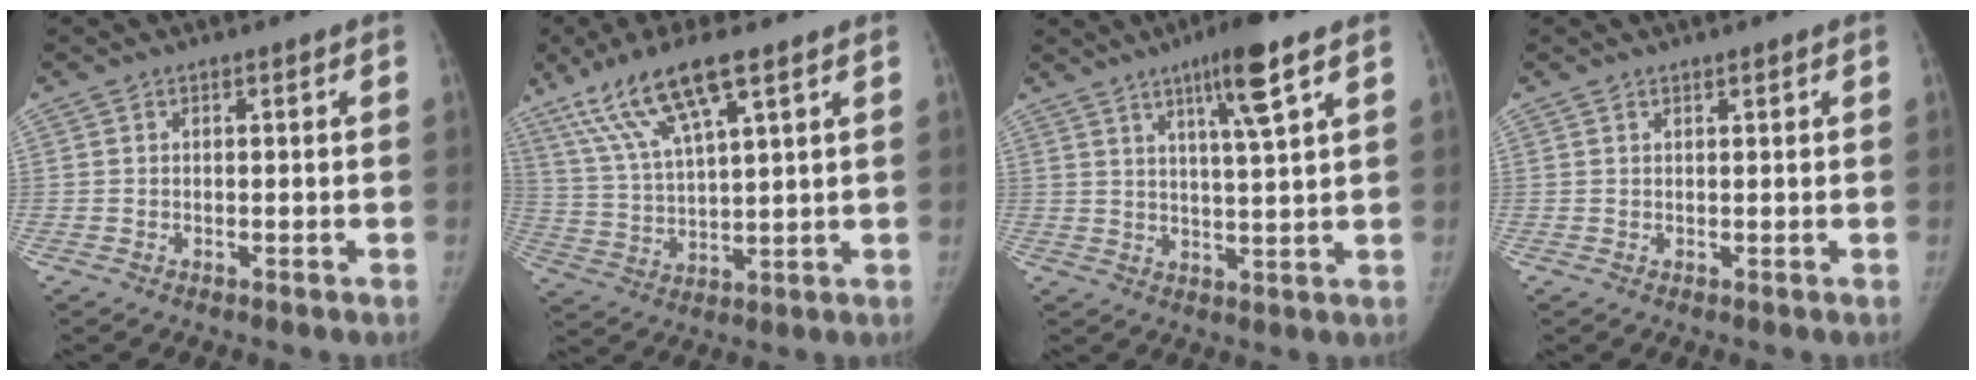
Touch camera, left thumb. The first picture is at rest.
{"total": 13.9, "force": [8.4, 3.0, 10.6], "torque": [-0.216, -0.019, 0.170]}
{"total": 9.2, "force": [5.0, 0.3, 7.7], "torque": [-0.131, -0.026, 0.084]}
{"total": 0.8, "force": [0.6, 0.2, 0.4], "torque": [-0.007, -0.003, 0.011]}